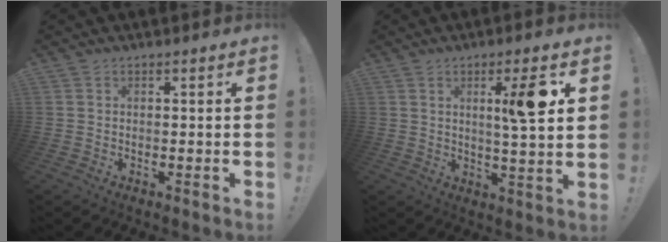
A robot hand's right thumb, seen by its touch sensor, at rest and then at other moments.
{"total": 10.6, "force": [3.7, 0.5, 10.0], "torque": [-0.139, -0.014, 0.044]}